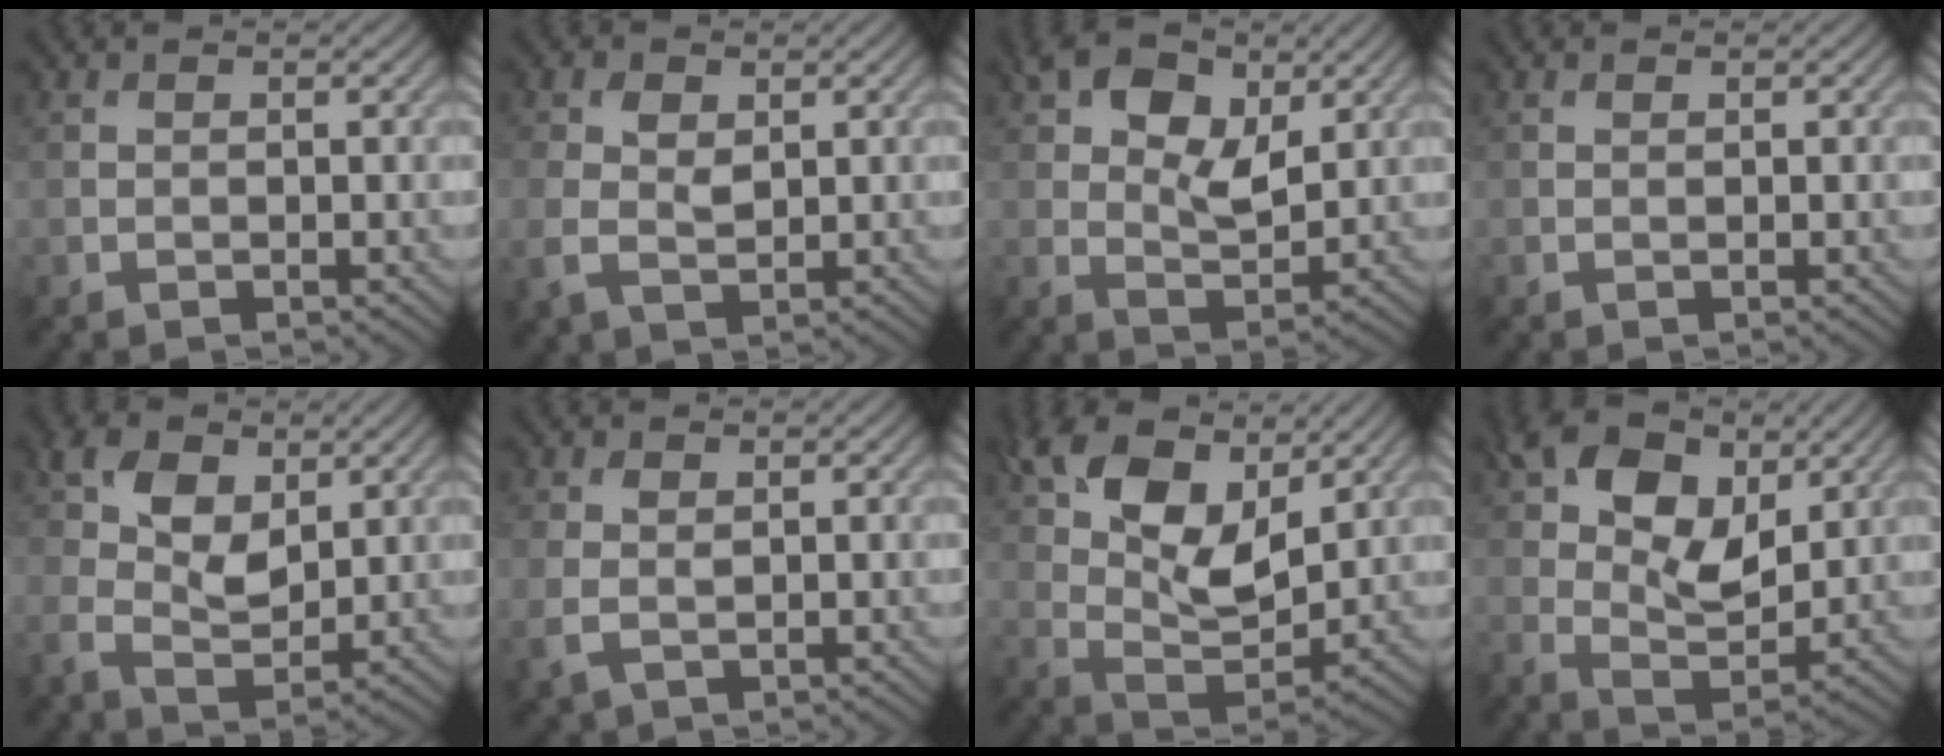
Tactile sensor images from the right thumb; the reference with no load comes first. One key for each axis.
{"total": 3.5, "fx": 0.7, "fy": 2.3, "fz": 2.5, "tx": -0.061, "ty": -0.001, "tz": 0.014}
{"total": 8.1, "fx": 3.6, "fy": 4.6, "fz": 5.6, "tx": -0.110, "ty": 0.002, "tz": 0.063}
{"total": 0.0}
{"total": 7.2, "fx": 2.4, "fy": 4.6, "fz": 4.9, "tx": -0.111, "ty": -0.003, "tz": 0.043}
{"total": 3.0, "fx": 0.2, "fy": 2.1, "fz": 2.2, "tx": -0.057, "ty": -0.004, "tz": 0.007}
{"total": 11.7, "fx": 5.9, "fy": 6.1, "fz": 8.0, "tx": -0.185, "ty": 0.007, "tz": 0.118}
{"total": 10.1, "fx": 4.3, "fy": 6.2, "fz": 6.8, "tx": -0.142, "ty": 0.003, "tz": 0.072}